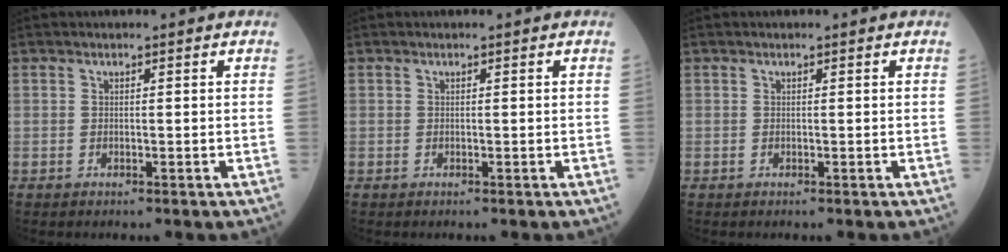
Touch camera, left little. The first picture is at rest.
{"total": 0.0}
{"total": 0.0}